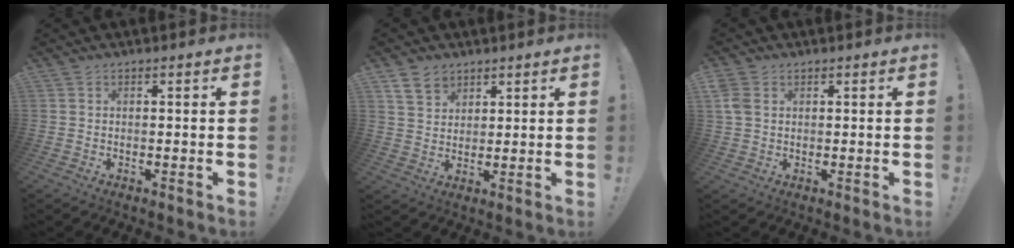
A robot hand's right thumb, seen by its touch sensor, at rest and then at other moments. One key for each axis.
{"total": 6.3, "fx": 4.4, "fy": 4.0, "fz": 1.9, "tx": -0.035, "ty": -0.019, "tz": 0.086}
{"total": 4.4, "fx": 1.6, "fy": 3.0, "fz": 2.7, "tx": -0.057, "ty": 0.002, "tz": 0.032}